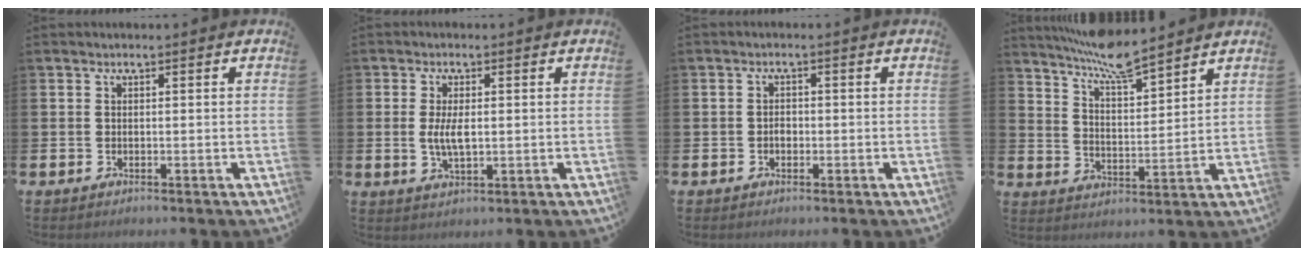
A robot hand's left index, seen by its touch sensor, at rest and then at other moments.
{"total": 3.8, "force": [0.2, 1.6, 3.4], "torque": [-0.066, 0.004, 0.003]}
{"total": 1.3, "force": [-0.4, 1.0, 0.8], "torque": [-0.005, 0.000, -0.011]}
{"total": 7.6, "force": [7.1, 0.5, 2.5], "torque": [-0.073, -0.040, 0.128]}